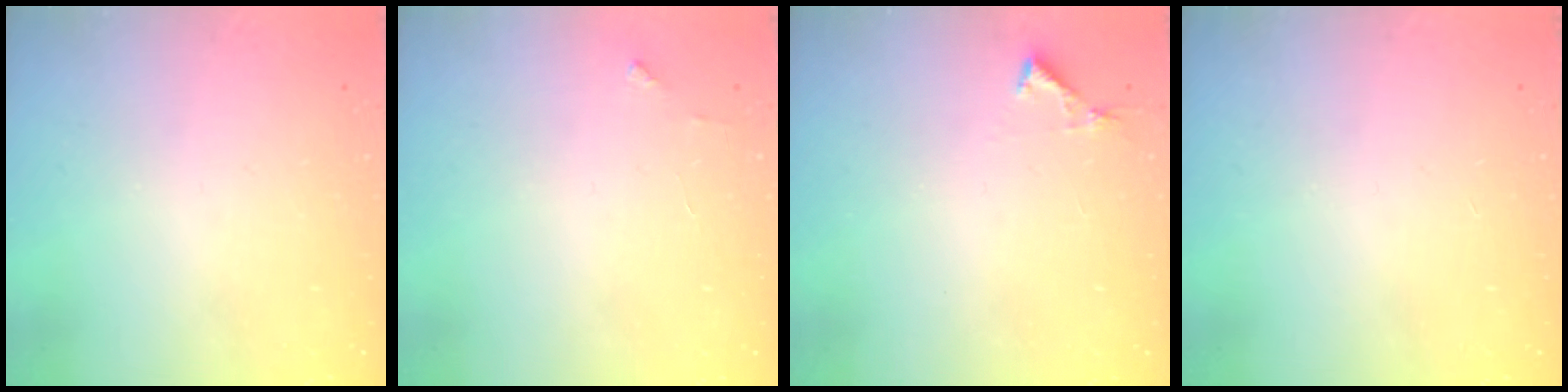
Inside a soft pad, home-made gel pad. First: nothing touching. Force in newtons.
{"total": 2.6, "press": 2.6, "slide": 0.2}
{"total": 4.1, "press": 4.1, "slide": 0.5}
{"total": 0.0}